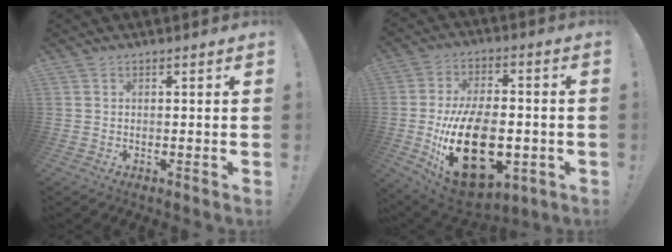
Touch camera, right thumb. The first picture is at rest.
{"total": 26.1, "force": [-5.8, 15.3, 20.3], "torque": [-0.372, 0.020, -0.080]}